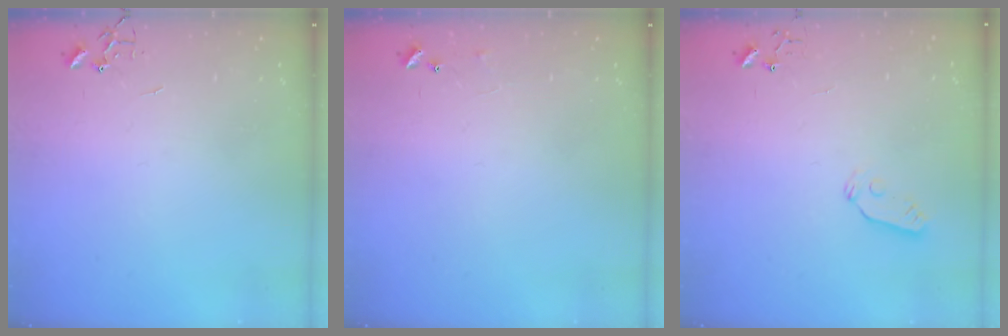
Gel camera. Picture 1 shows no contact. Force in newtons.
{"total": 6.4, "press": 6.3, "slide": 0.5}
{"total": 3.8, "press": 3.7, "slide": 0.5}